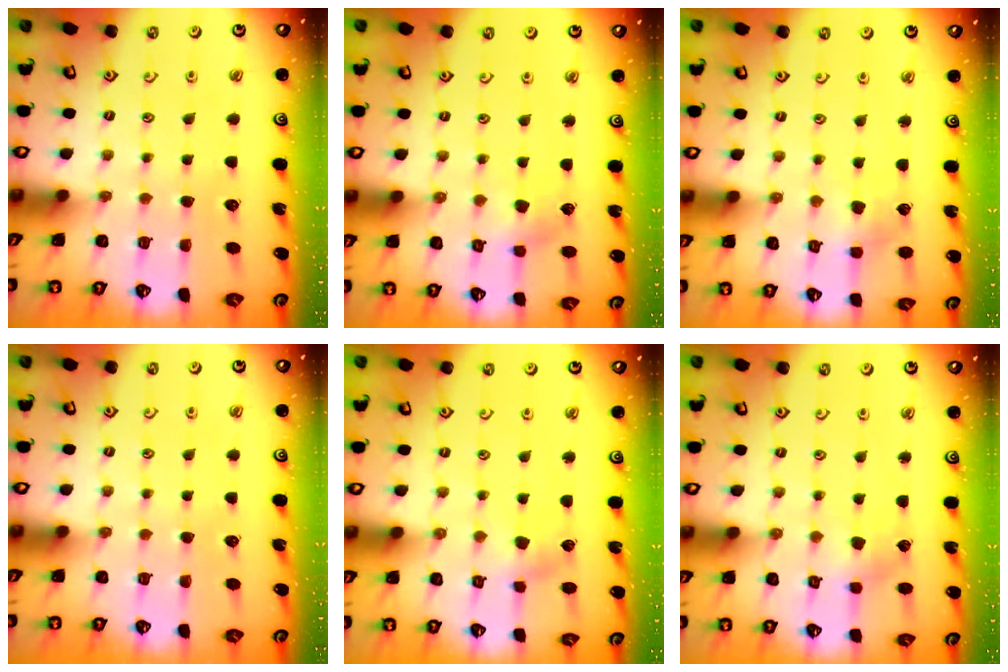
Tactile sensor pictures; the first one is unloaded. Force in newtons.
{"total": 3.1, "press": 3.0, "slide": 0.8}
{"total": 3.4, "press": 3.3, "slide": 0.6}
{"total": 0.0}
{"total": 2.5, "press": 2.5, "slide": 0.4}
{"total": 2.1, "press": 2.1, "slide": 0.2}